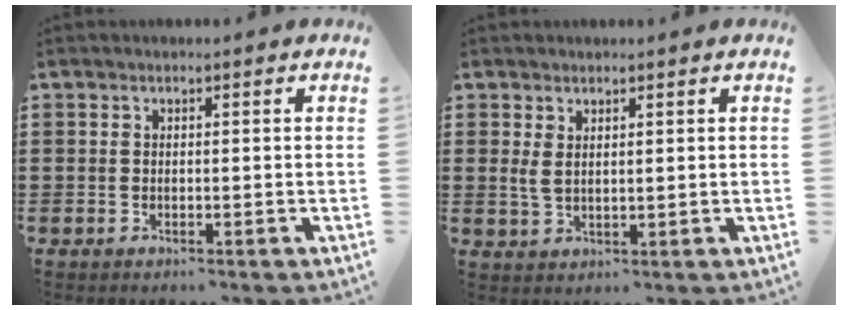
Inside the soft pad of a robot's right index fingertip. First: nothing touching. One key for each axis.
{"total": 2.2, "fx": 1.3, "fy": 0.8, "fz": 1.6, "tx": -0.035, "ty": 0.004, "tz": 0.023}